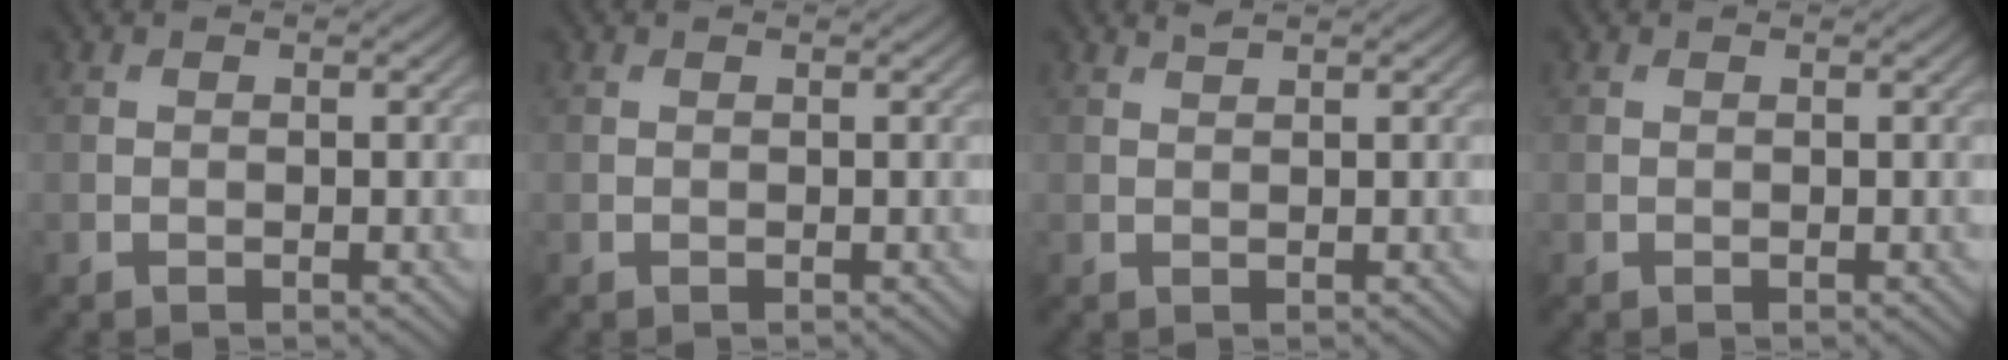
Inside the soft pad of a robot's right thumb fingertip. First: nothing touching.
{"total": 0.0}
{"total": 0.6, "force": [0.5, 0.0, 0.2], "torque": [-0.003, 0.003, 0.012]}
{"total": 0.0}